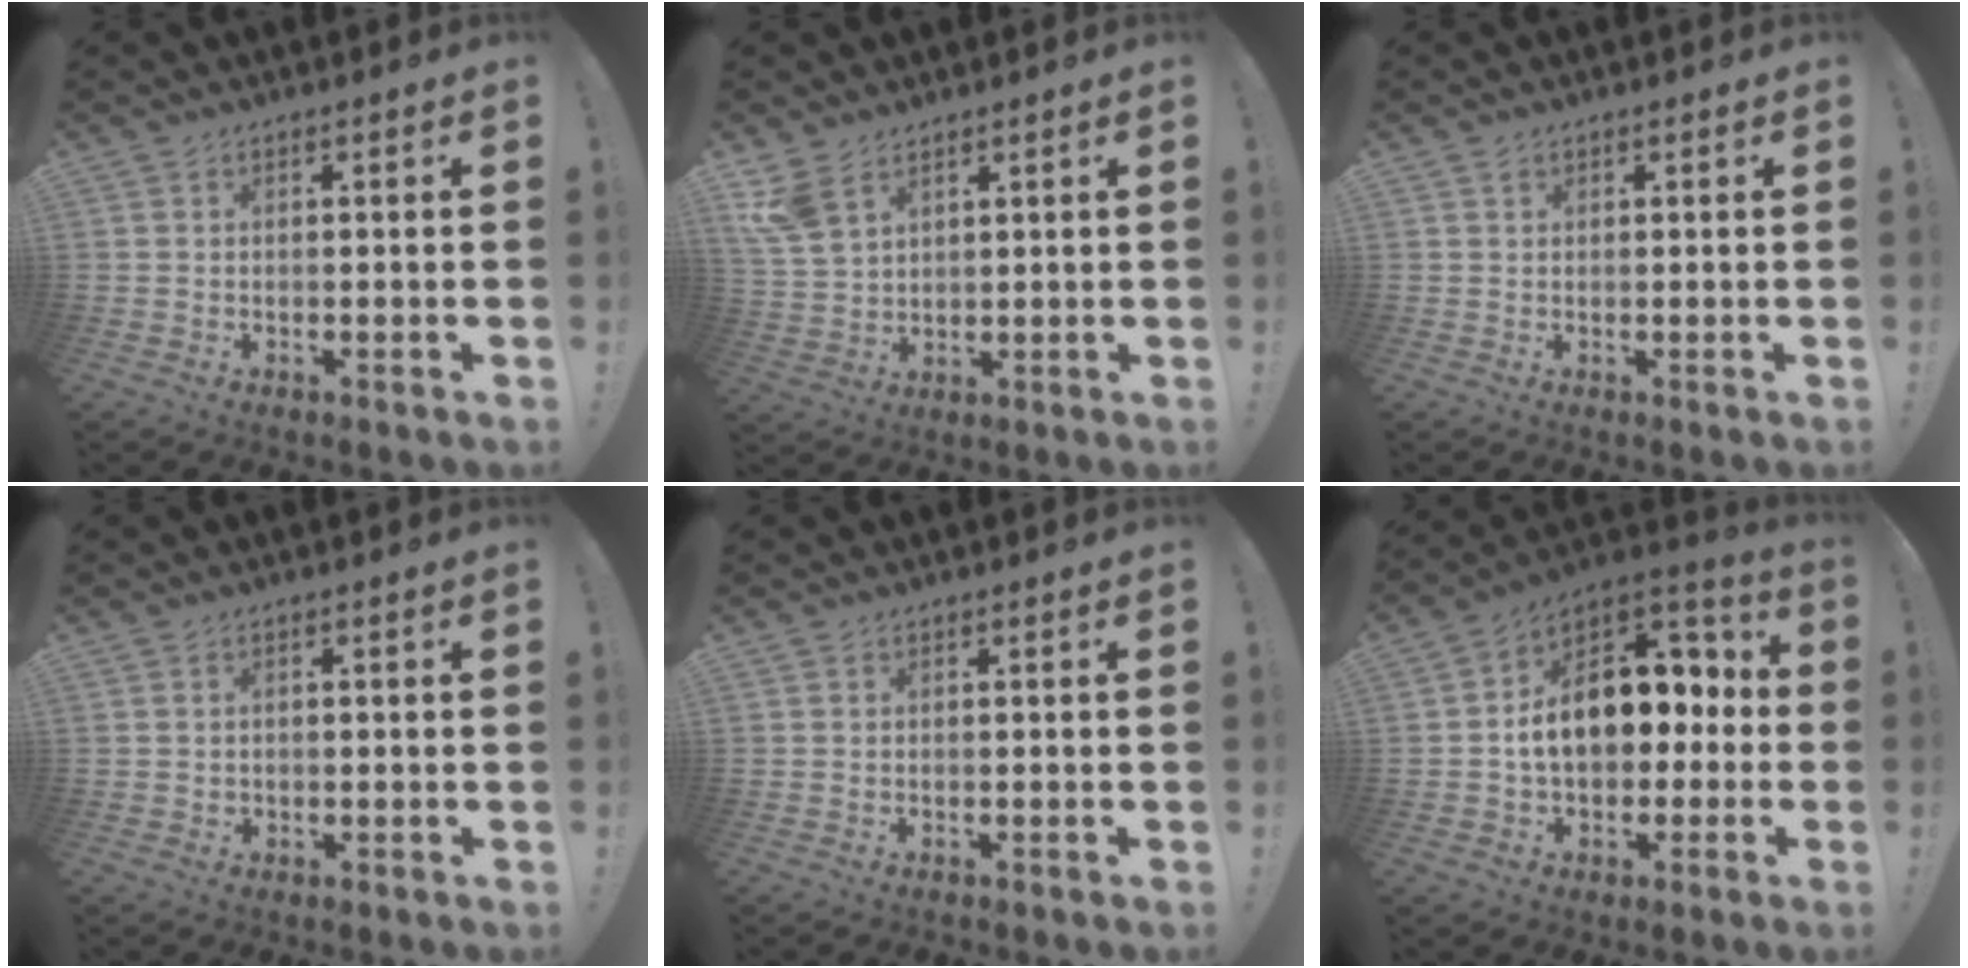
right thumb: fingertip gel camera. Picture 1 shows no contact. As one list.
[{"total": 7.6, "force": [5.0, 4.0, 4.0], "torque": [-0.084, -0.017, 0.099]}, {"total": 0.7, "force": [0.6, 0.4, 0.2], "torque": [0.001, -0.001, 0.010]}, {"total": 0.8, "force": [0.1, 0.8, 0.1], "torque": [-0.001, 0.002, 0.002]}, {"total": 0.0}, {"total": 16.4, "force": [0.9, 11.5, 11.6], "torque": [-0.164, 0.005, 0.028]}]